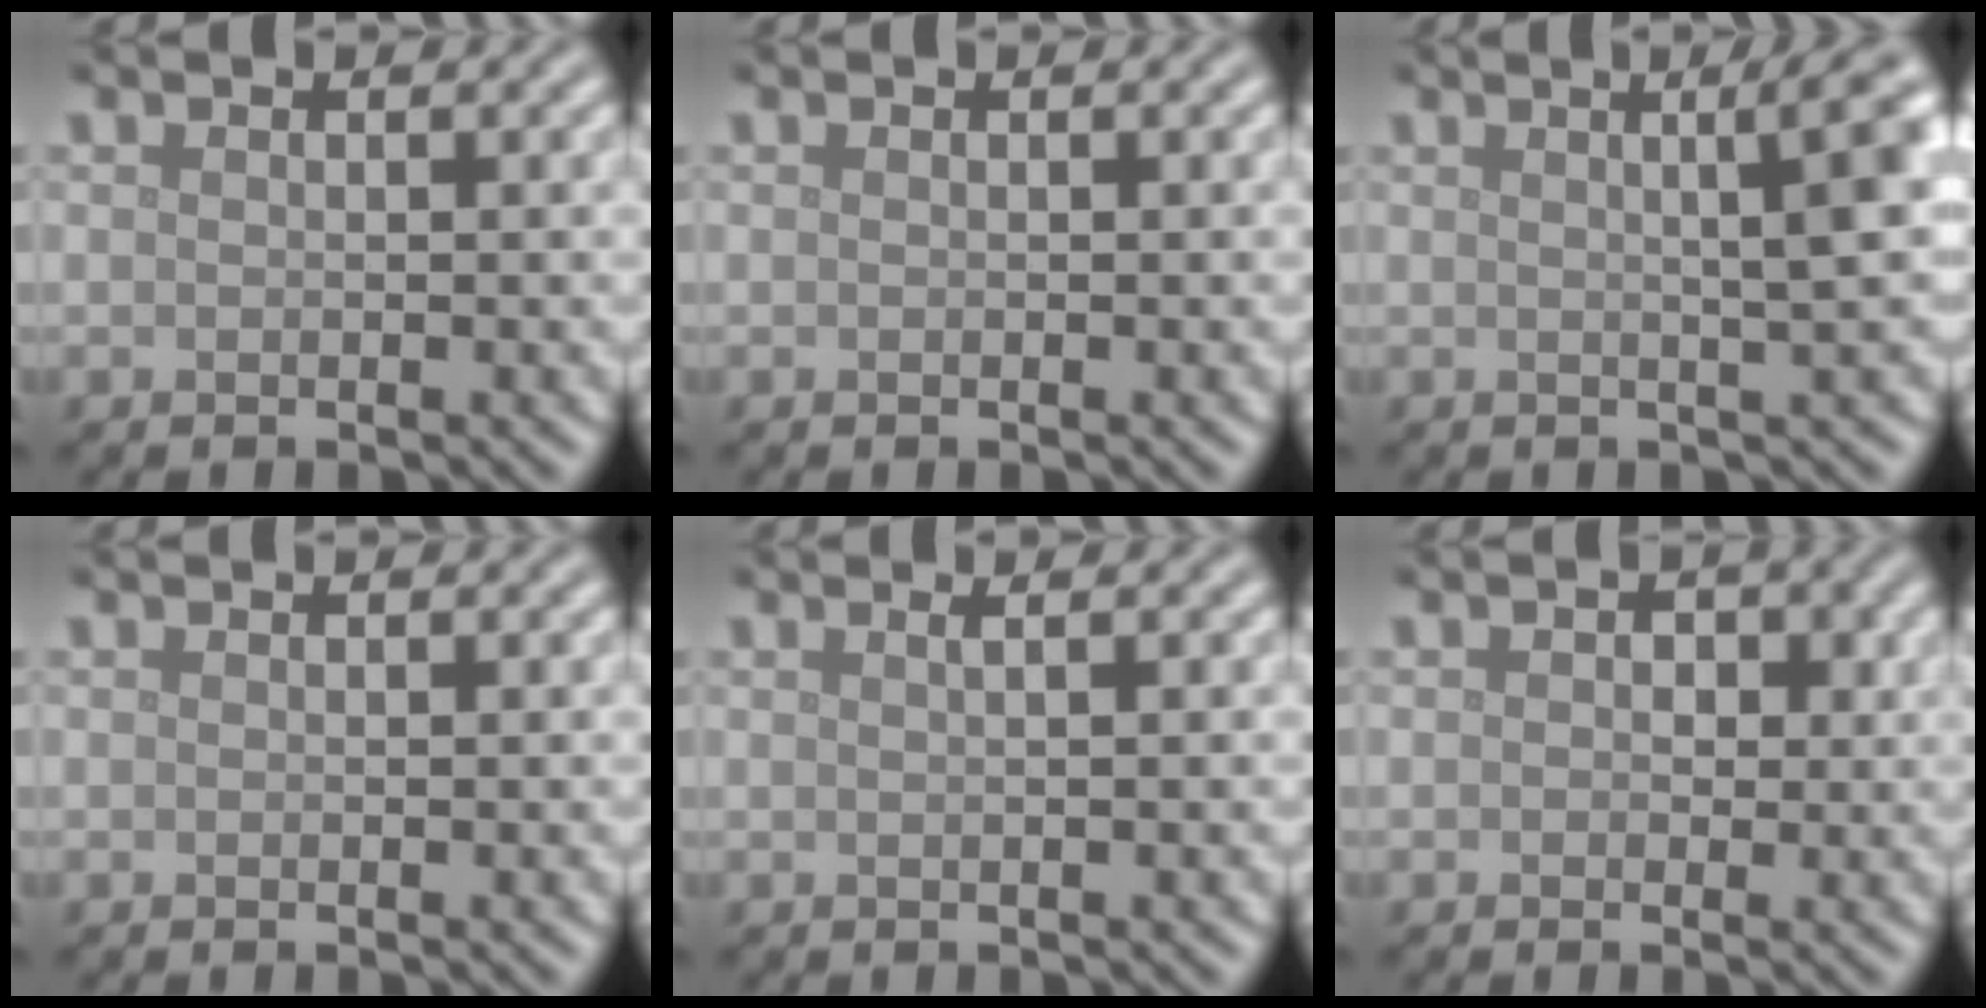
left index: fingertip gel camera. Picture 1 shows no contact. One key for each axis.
{"total": 0.0}
{"total": 6.0, "fx": 1.4, "fy": 1.5, "fz": 5.6, "tx": -0.044, "ty": 0.028, "tz": 0.009}
{"total": 0.0}
{"total": 1.4, "fx": 0.6, "fy": 0.7, "fz": 1.0, "tx": -0.004, "ty": 0.000, "tz": -0.003}
{"total": 1.5, "fx": 0.3, "fy": 1.2, "fz": 0.9, "tx": -0.005, "ty": -0.001, "tz": 0.001}